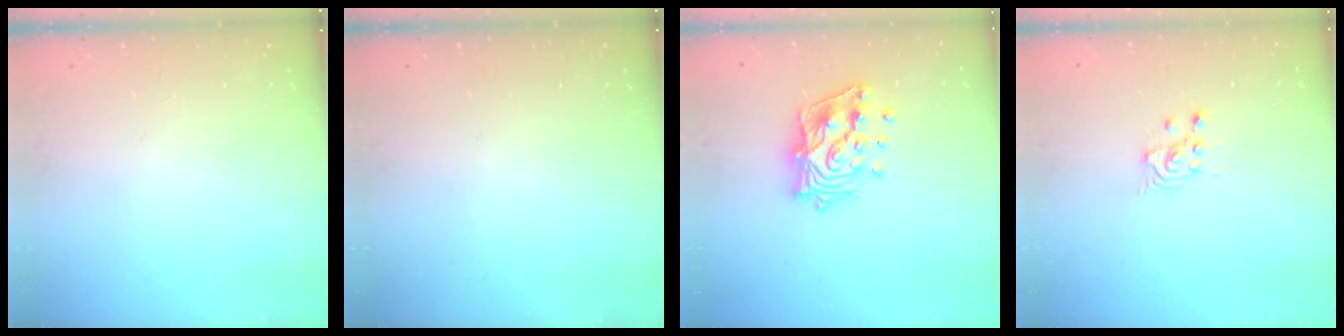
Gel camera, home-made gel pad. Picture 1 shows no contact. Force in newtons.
{"total": 0.0}
{"total": 16.3, "press": 16.1, "slide": 2.3}
{"total": 2.6, "press": 2.5, "slide": 0.3}